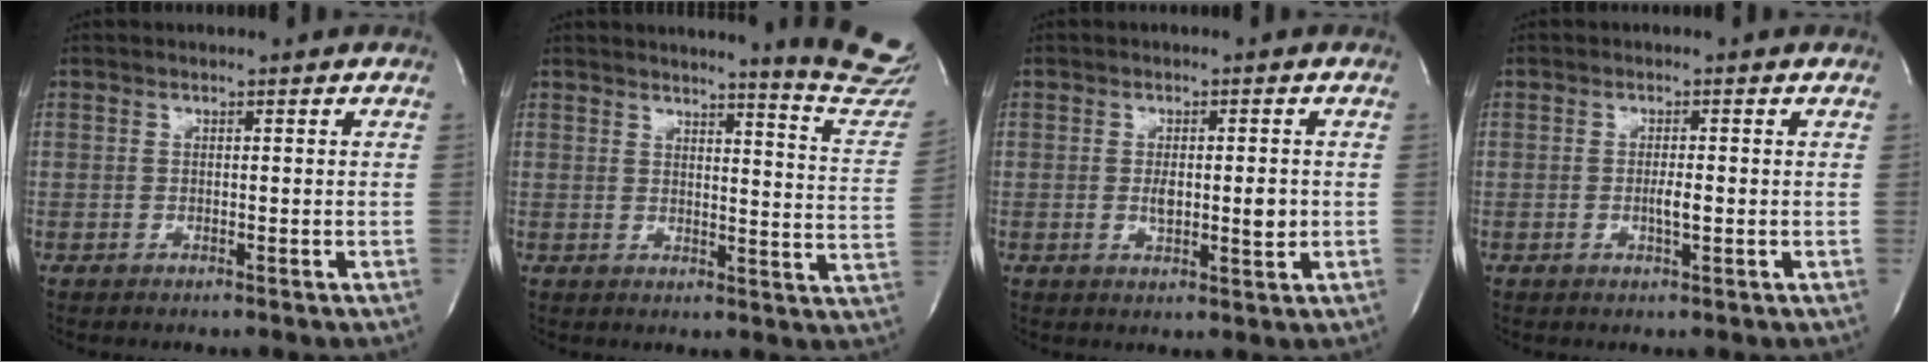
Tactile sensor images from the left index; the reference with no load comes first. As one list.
[{"total": 13.5, "force": [13.0, -1.0, 3.8], "torque": [-0.039, -0.126, 0.122]}, {"total": 4.7, "force": [-0.6, 1.4, 4.4], "torque": [-0.069, -0.009, -0.007]}, {"total": 1.8, "force": [-0.5, 0.1, 1.7], "torque": [-0.033, -0.005, -0.010]}]